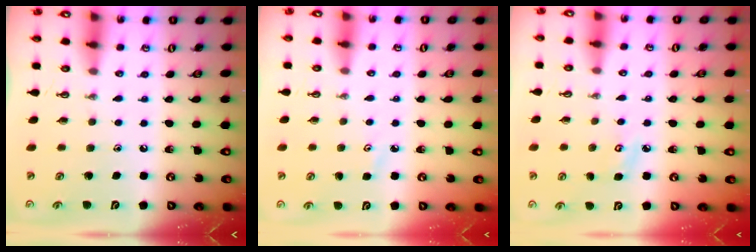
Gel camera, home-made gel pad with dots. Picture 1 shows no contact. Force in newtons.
{"total": 2.6, "press": 2.6, "slide": 0.5}
{"total": 5.1, "press": 5.1, "slide": 0.5}